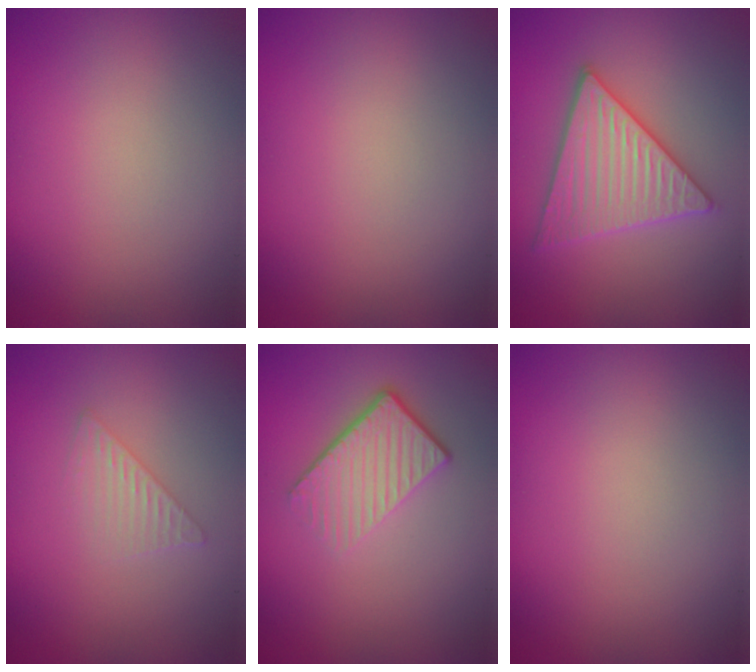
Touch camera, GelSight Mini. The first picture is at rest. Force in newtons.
{"total": 0.0}
{"total": 5.6, "press": 5.6, "slide": 0.5}
{"total": 1.6, "press": 1.6, "slide": 0.1}
{"total": 4.1, "press": 2.8, "slide": 3.0}
{"total": 0.0}